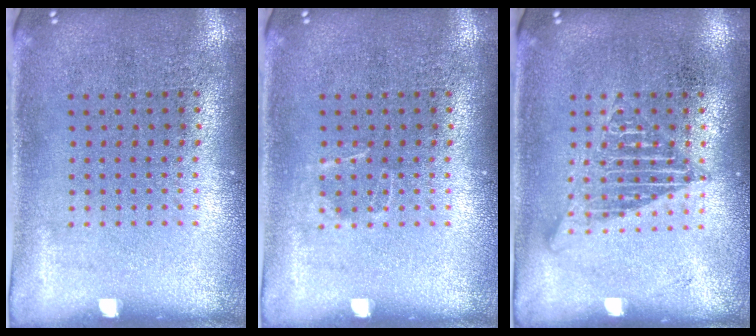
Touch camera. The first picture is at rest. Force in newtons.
{"total": 0.6, "press": 0.6, "slide": 0.2}
{"total": 2.2, "press": 2.2, "slide": 0.2}